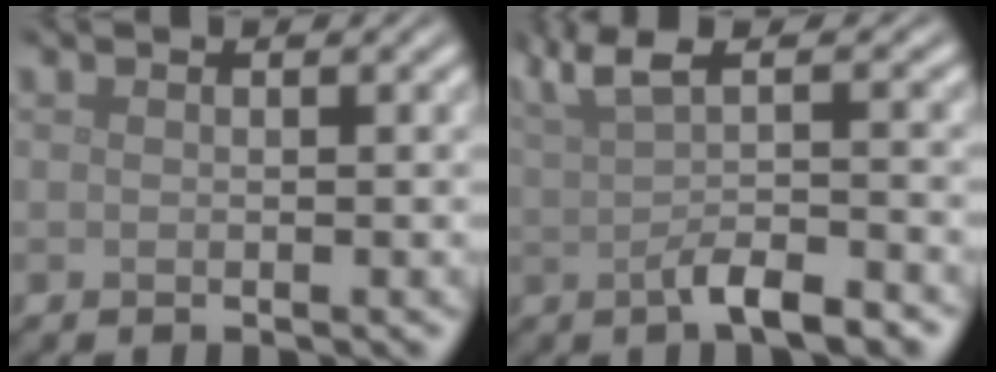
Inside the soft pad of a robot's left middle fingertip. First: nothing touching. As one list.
[{"total": 5.4, "force": [0.0, 1.6, 5.1], "torque": [-0.083, 0.004, -0.001]}]